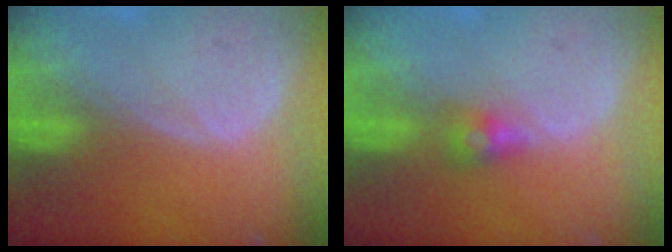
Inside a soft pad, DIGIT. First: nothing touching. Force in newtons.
{"total": 2.7, "press": 2.5, "slide": 0.9}